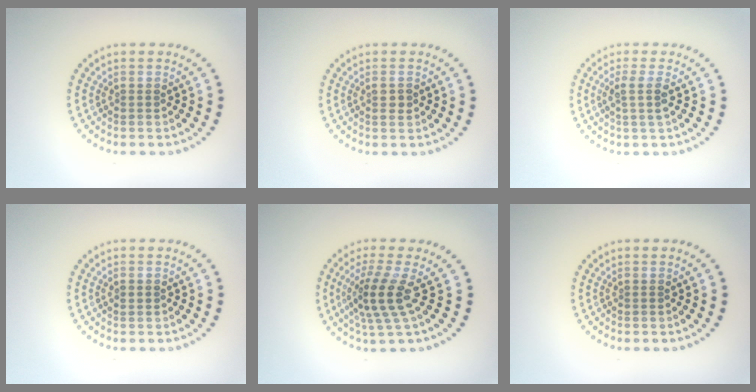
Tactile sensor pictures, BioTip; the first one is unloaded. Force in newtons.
{"total": 1.2, "press": 1.1, "slide": 0.3}
{"total": 1.9, "press": 1.5, "slide": 1.0}
{"total": 0.8, "press": 0.8, "slide": 0.1}
{"total": 4.0, "press": 3.0, "slide": 2.7}
{"total": 0.0}